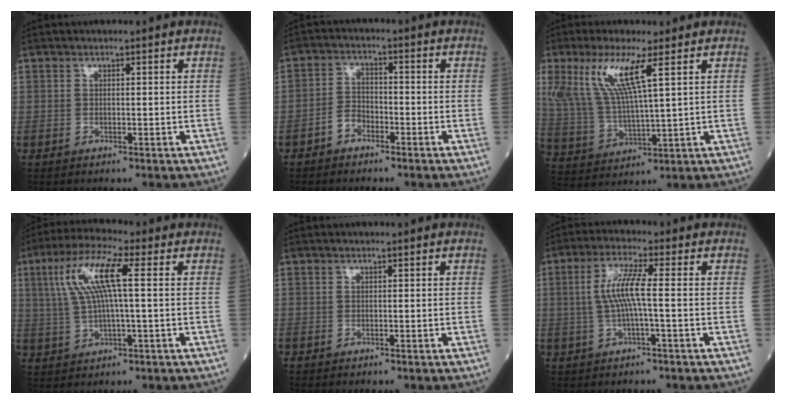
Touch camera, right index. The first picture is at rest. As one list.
[{"total": 3.3, "force": [-2.2, 2.0, 1.5], "torque": [-0.028, 0.007, -0.042]}, {"total": 10.9, "force": [5.1, 1.0, 9.5], "torque": [-0.220, 0.002, 0.105]}, {"total": 9.6, "force": [2.3, 1.0, 9.3], "torque": [-0.198, 0.019, 0.043]}, {"total": 0.0}, {"total": 6.0, "force": [0.1, 0.4, 6.0], "torque": [-0.125, 0.011, -0.001]}]